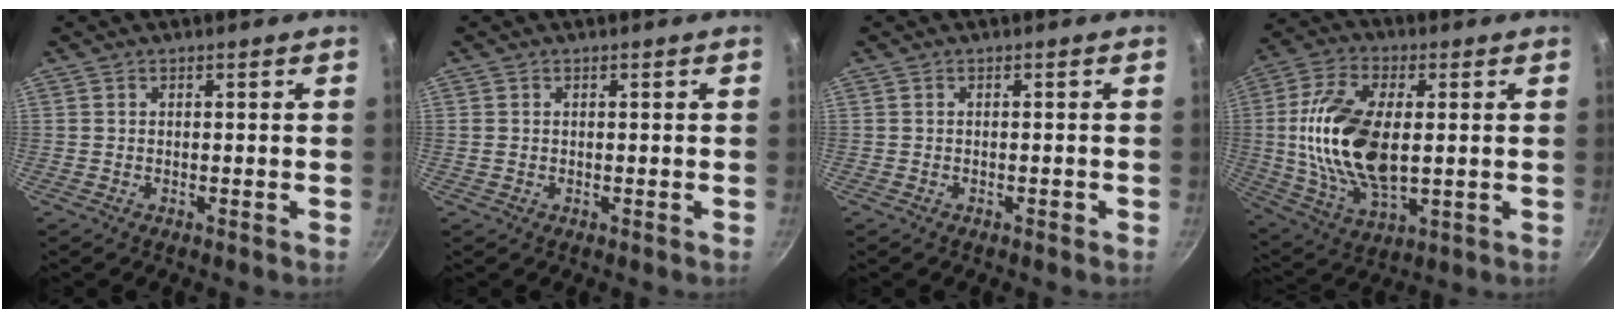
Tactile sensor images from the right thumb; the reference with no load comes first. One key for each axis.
{"total": 0.8, "fx": 0.0, "fy": 0.7, "fz": 0.4, "tx": -0.006, "ty": 0.002, "tz": 0.002}
{"total": 0.6, "fx": -0.4, "fy": 0.3, "fz": 0.4, "tx": -0.005, "ty": 0.005, "tz": -0.004}
{"total": 18.9, "fx": 1.1, "fy": 10.1, "fz": 15.9, "tx": -0.306, "ty": 0.002, "tz": 0.022}